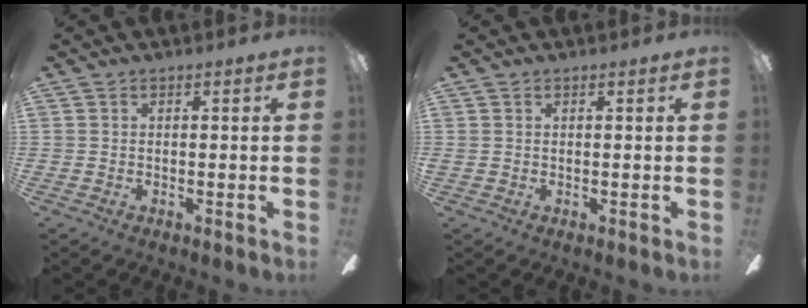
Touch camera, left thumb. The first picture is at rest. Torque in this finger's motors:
{"motor_torque": [-0.57, 0.07, 0.38, -0.28, 0.09]}